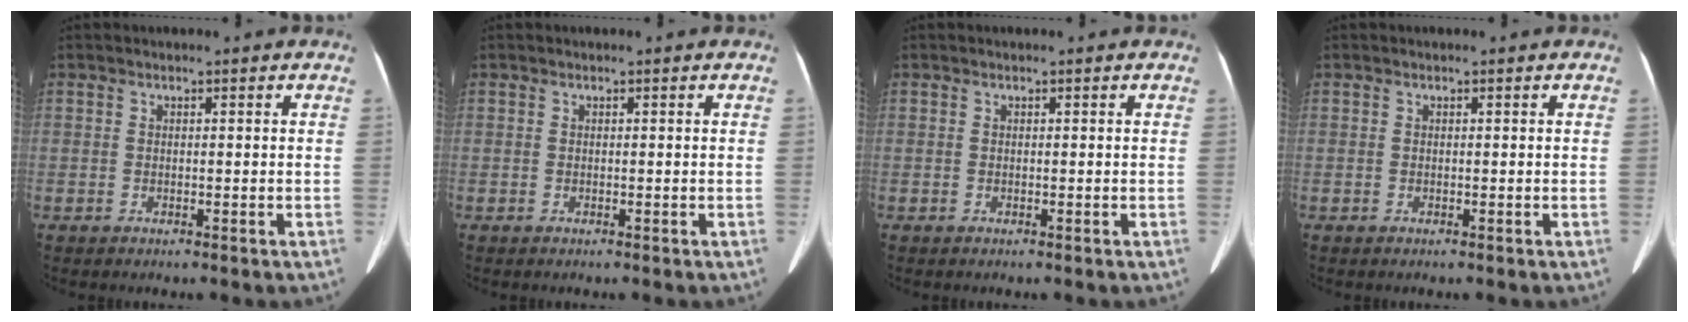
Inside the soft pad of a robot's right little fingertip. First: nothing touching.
{"total": 0.0}
{"total": 0.0}
{"total": 0.0}